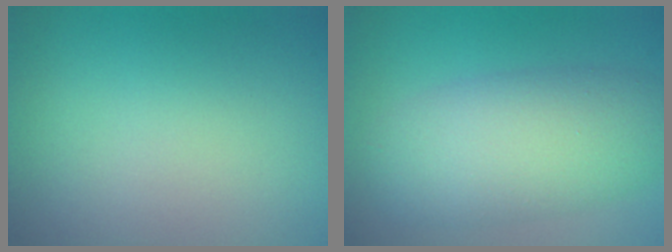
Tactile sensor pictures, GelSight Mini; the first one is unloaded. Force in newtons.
{"total": 6.9, "press": 6.9, "slide": 0.2}